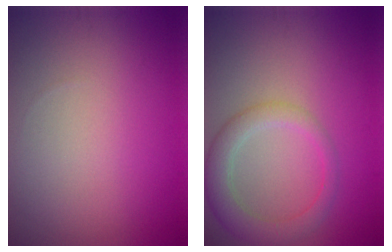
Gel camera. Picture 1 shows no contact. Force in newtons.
{"total": 3.5, "press": 3.5, "slide": 0.3}